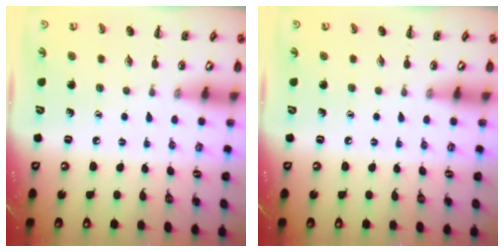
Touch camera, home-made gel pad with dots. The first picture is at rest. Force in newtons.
{"total": 0.0}